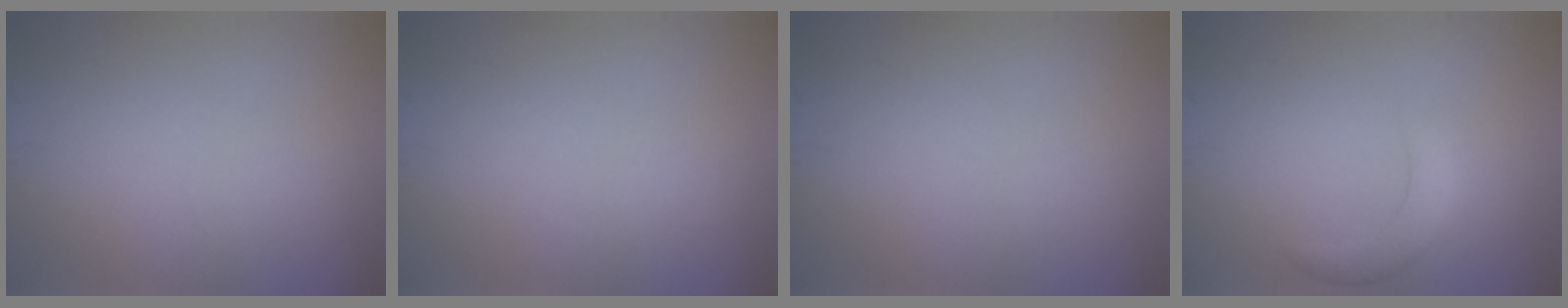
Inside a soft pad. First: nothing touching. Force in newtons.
{"total": 0.0}
{"total": 0.0}
{"total": 2.4, "press": 2.4, "slide": 0.2}